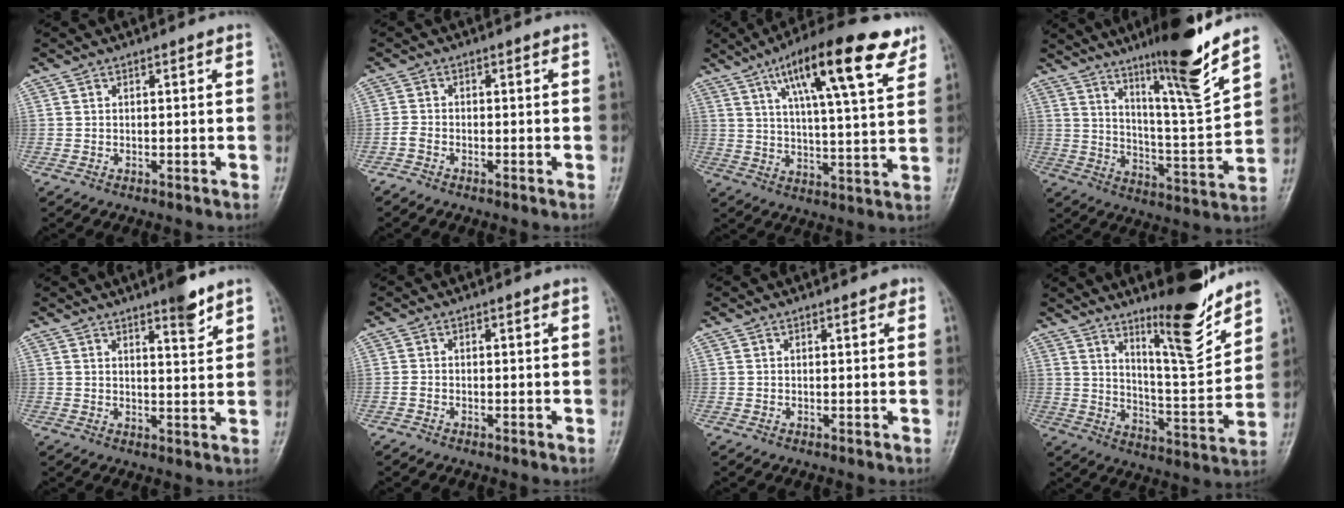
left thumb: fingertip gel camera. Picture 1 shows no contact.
{"total": 1.5, "force": [-1.3, 0.6, 0.6], "torque": [-0.017, 0.002, -0.031]}
{"total": 19.6, "force": [10.8, 5.1, 15.6], "torque": [-0.220, -0.022, 0.166]}
{"total": 15.7, "force": [11.4, 0.6, 10.9], "torque": [-0.159, -0.080, 0.188]}
{"total": 4.8, "force": [3.5, 0.9, 3.2], "torque": [-0.037, -0.026, 0.049]}
{"total": 0.7, "force": [-0.5, 0.4, 0.3], "torque": [-0.009, -0.001, -0.014]}
{"total": 0.9, "force": [0.5, 0.5, 0.5], "torque": [-0.003, -0.001, 0.003]}
{"total": 14.1, "force": [10.3, 2.4, 9.4], "torque": [-0.120, -0.085, 0.168]}